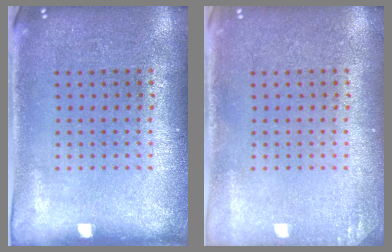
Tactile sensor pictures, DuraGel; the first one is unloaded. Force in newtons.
{"total": 1.0, "press": 1.0, "slide": 0.1}